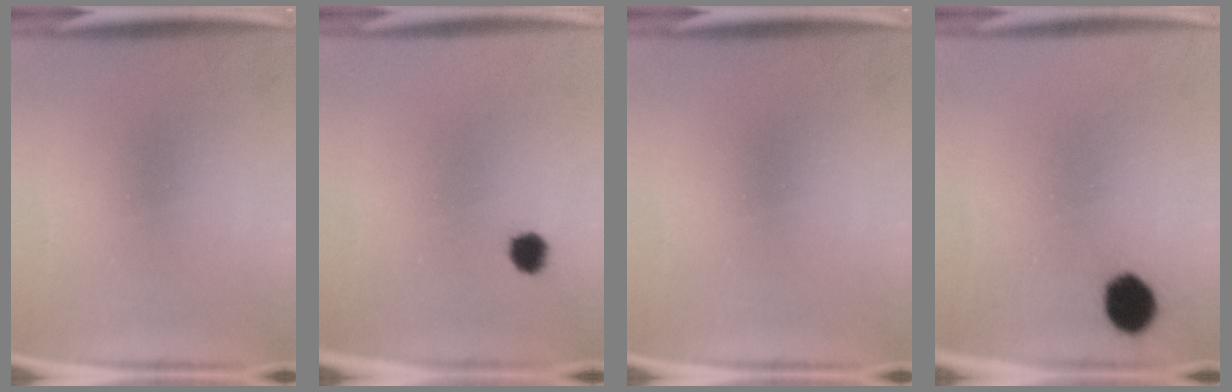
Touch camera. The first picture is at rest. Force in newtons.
{"total": 2.7}
{"total": 0.0}
{"total": 6.8}